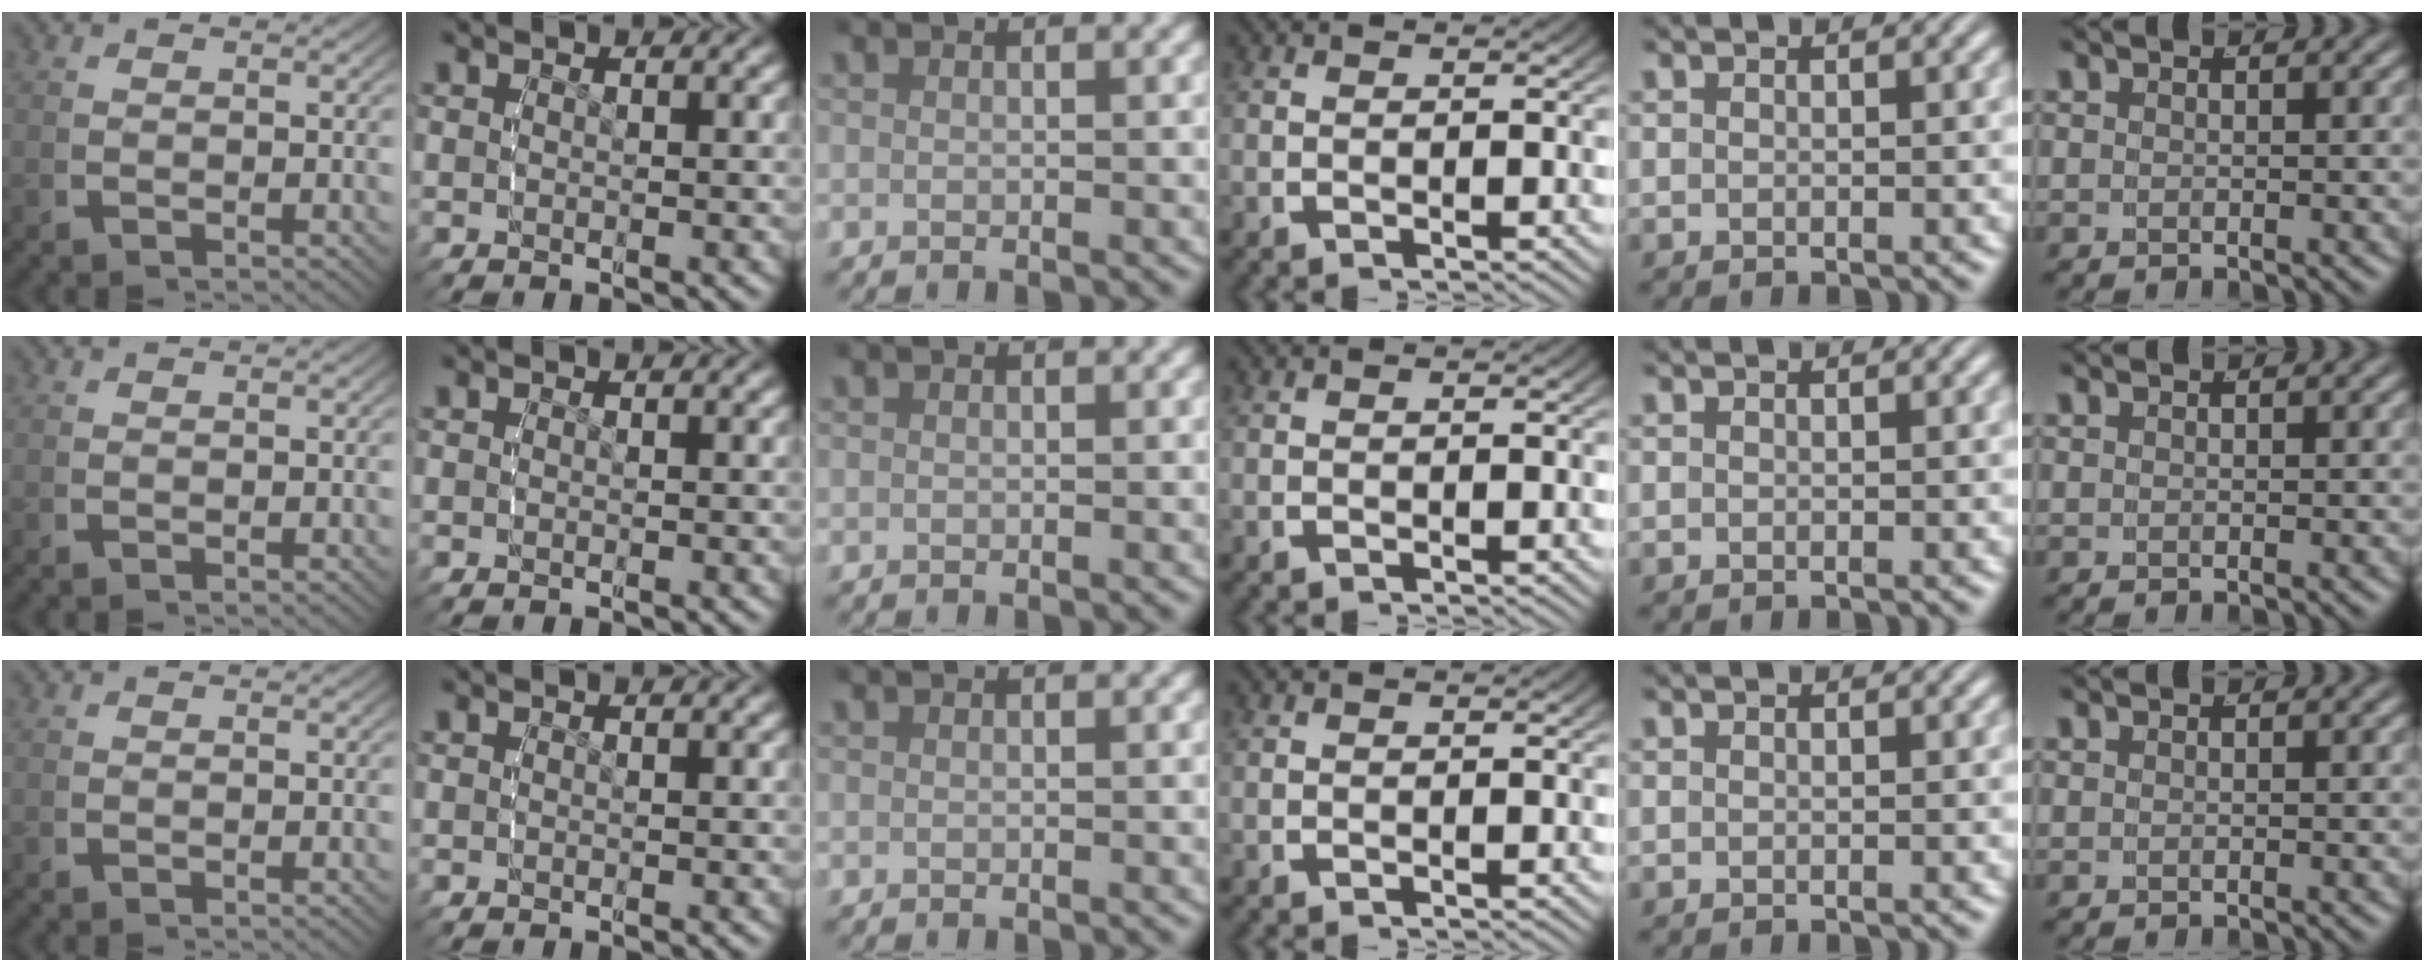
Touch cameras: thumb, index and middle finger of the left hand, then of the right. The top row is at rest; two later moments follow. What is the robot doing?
{"motion": "reach", "object": "paper towel"}